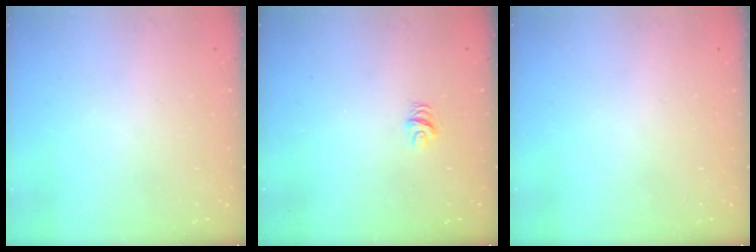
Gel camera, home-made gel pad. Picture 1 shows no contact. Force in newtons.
{"total": 4.8, "press": 4.8, "slide": 0.4}
{"total": 0.0}